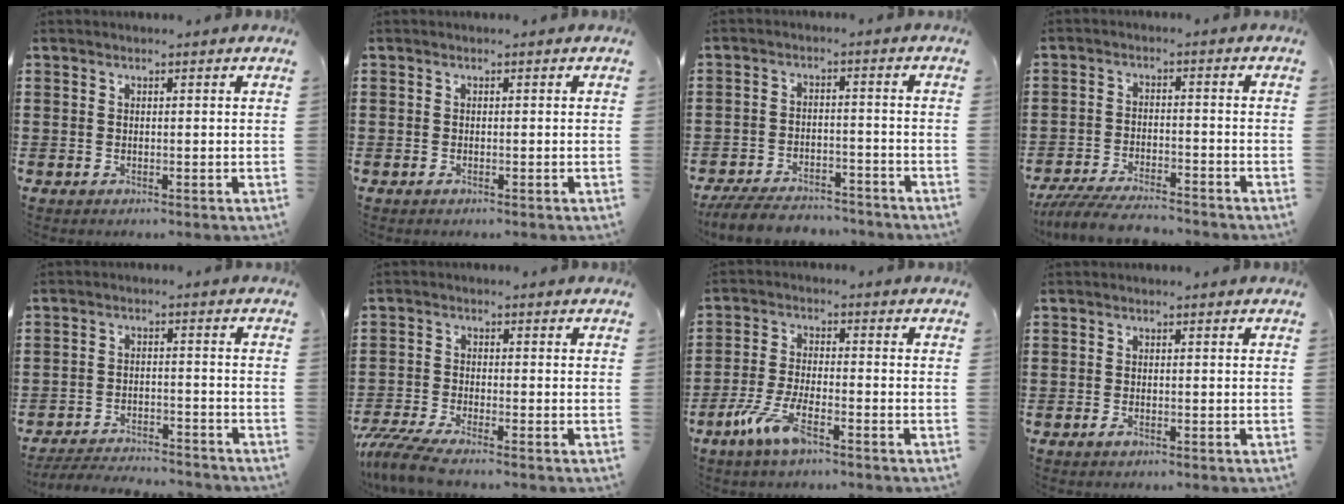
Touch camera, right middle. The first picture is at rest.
{"total": 0.0}
{"total": 5.9, "force": [-5.6, 1.1, 1.4], "torque": [-0.031, 0.007, -0.111]}
{"total": 5.8, "force": [-5.4, 0.7, 2.0], "torque": [-0.043, -0.003, -0.106]}
{"total": 4.5, "force": [-4.4, 0.4, 0.6], "torque": [-0.020, 0.001, -0.094]}
{"total": 5.0, "force": [-4.5, 0.2, 2.3], "torque": [-0.074, -0.021, -0.096]}
{"total": 6.9, "force": [-4.0, 1.6, 5.4], "torque": [-0.128, -0.013, -0.078]}
{"total": 0.8, "force": [-0.5, 0.4, 0.6], "torque": [-0.012, -0.003, -0.009]}